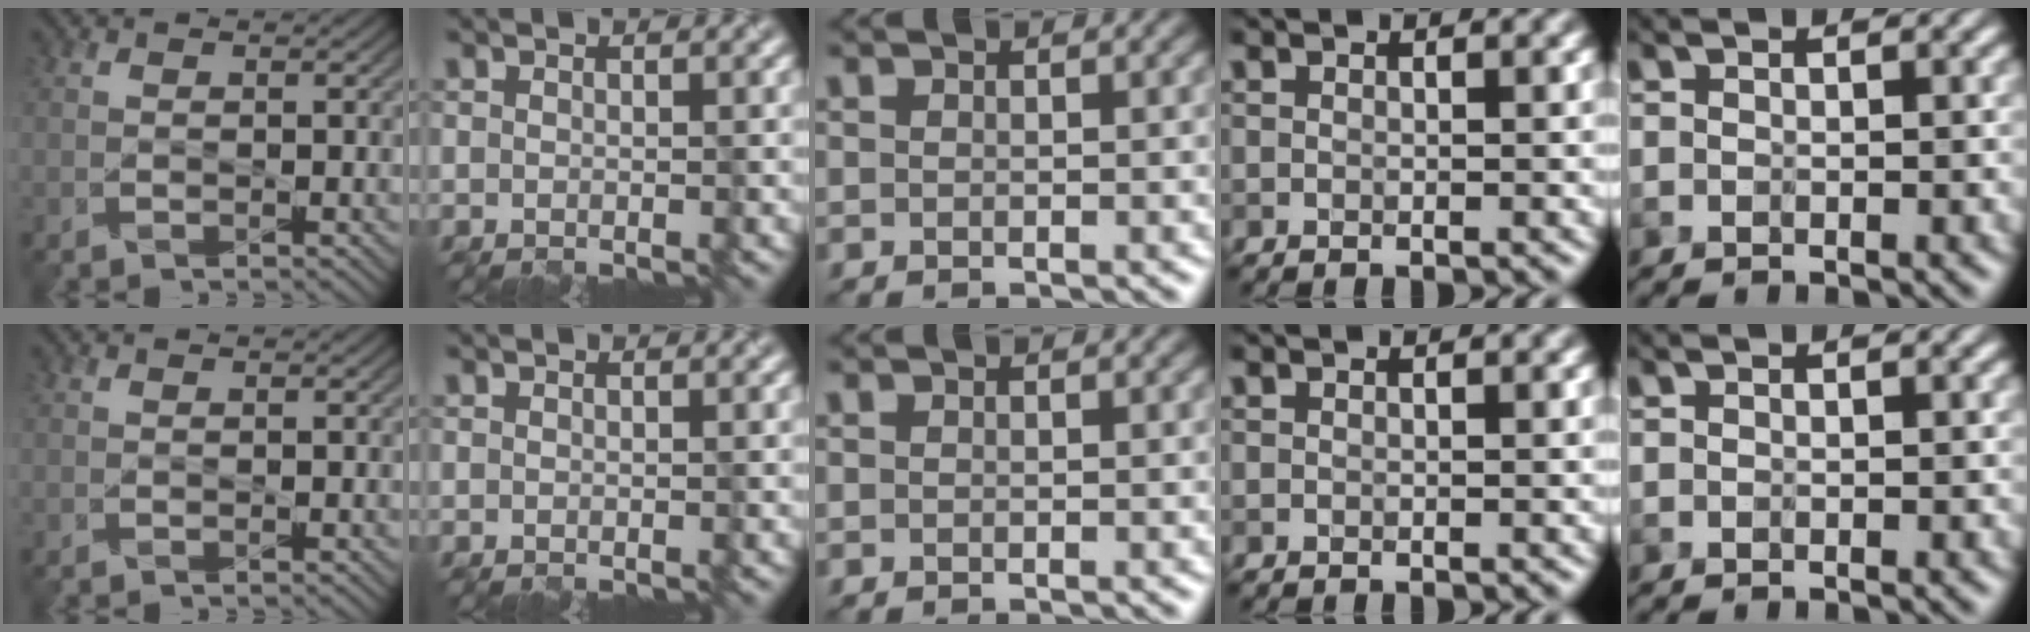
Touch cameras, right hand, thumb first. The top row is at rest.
{}